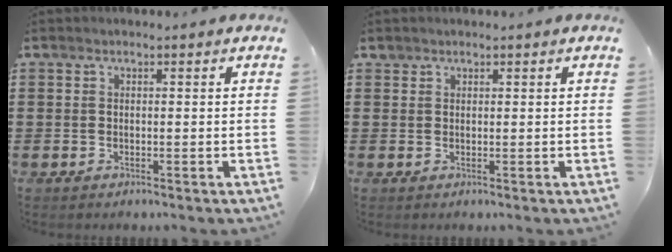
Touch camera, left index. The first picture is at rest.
{"total": 0.8, "force": [0.7, 0.4, 0.1], "torque": [-0.005, 0.003, 0.014]}